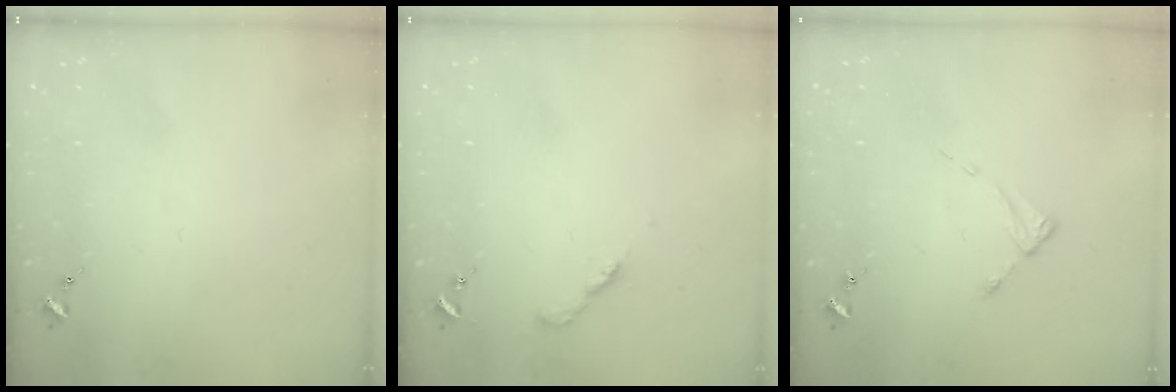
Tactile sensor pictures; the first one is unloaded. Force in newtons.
{"total": 3.1, "press": 3.1, "slide": 0.2}
{"total": 2.6, "press": 2.6, "slide": 0.4}